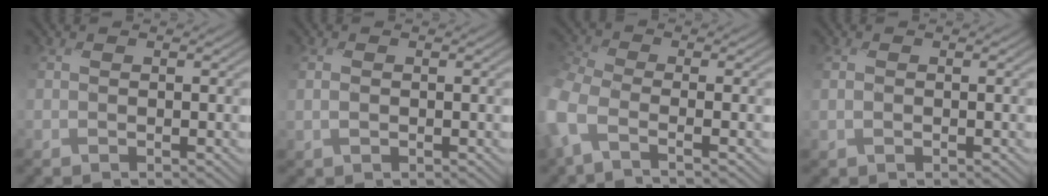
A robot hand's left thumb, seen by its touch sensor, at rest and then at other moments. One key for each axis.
{"total": 1.5, "fx": -0.3, "fy": 0.9, "fz": 1.1, "tx": -0.026, "ty": -0.001, "tz": -0.005}
{"total": 5.4, "fx": -3.1, "fy": 2.3, "fz": 3.8, "tx": -0.107, "ty": -0.008, "tz": -0.085}
{"total": 1.1, "fx": -0.2, "fy": 0.7, "fz": 0.8, "tx": -0.020, "ty": -0.001, "tz": -0.004}